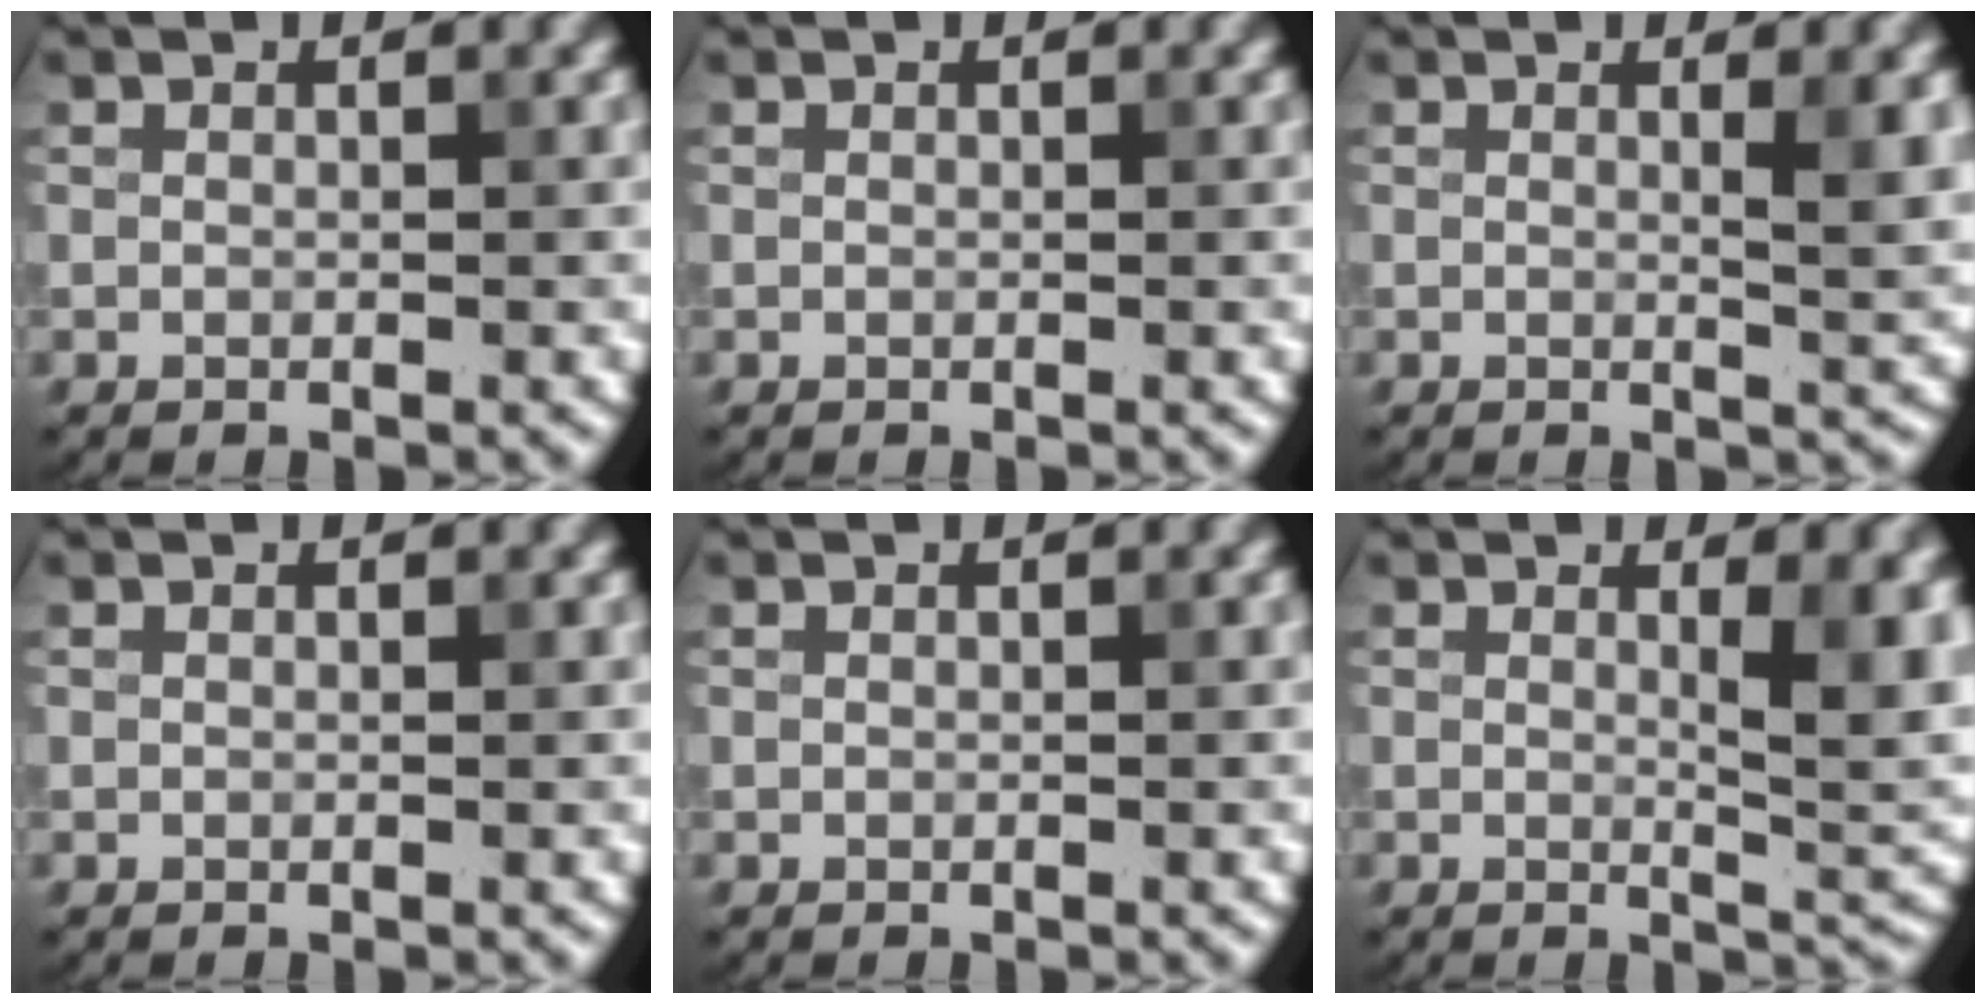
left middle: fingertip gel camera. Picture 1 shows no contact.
{"total": 0.0}
{"total": 2.7, "force": [0.8, 0.7, 2.5], "torque": [-0.027, -0.005, 0.012]}
{"total": 0.0}
{"total": 0.0}
{"total": 5.5, "force": [1.4, 1.7, 5.1], "torque": [-0.060, -0.010, 0.027]}